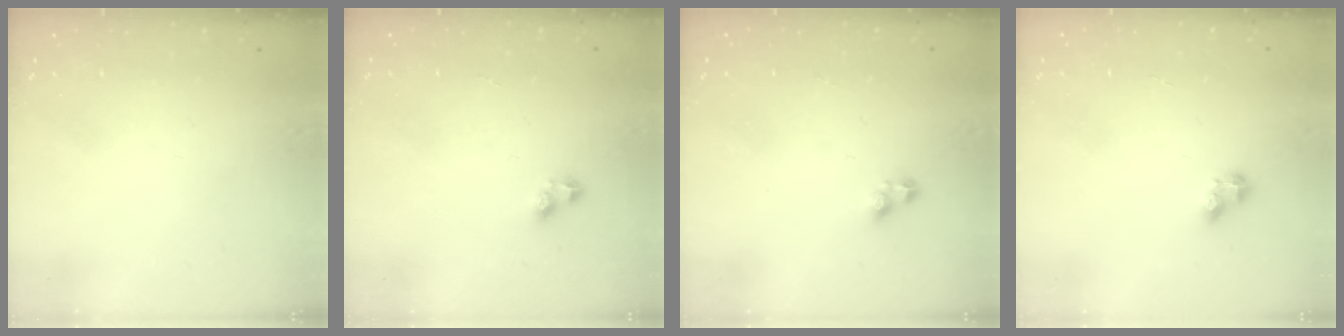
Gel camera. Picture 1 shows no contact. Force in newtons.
{"total": 2.5, "press": 2.2, "slide": 1.3}
{"total": 2.9, "press": 2.9, "slide": 0.4}
{"total": 3.4, "press": 3.4, "slide": 0.5}